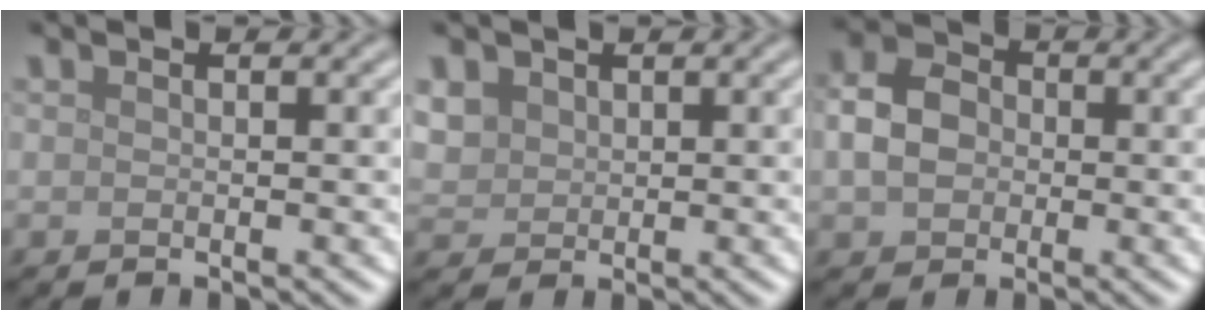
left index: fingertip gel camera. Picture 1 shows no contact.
{"total": 2.7, "force": [1.1, 2.2, 1.0], "torque": [-0.031, -0.003, 0.026]}
{"total": 4.1, "force": [-0.2, 3.3, 2.4], "torque": [-0.050, 0.005, -0.012]}